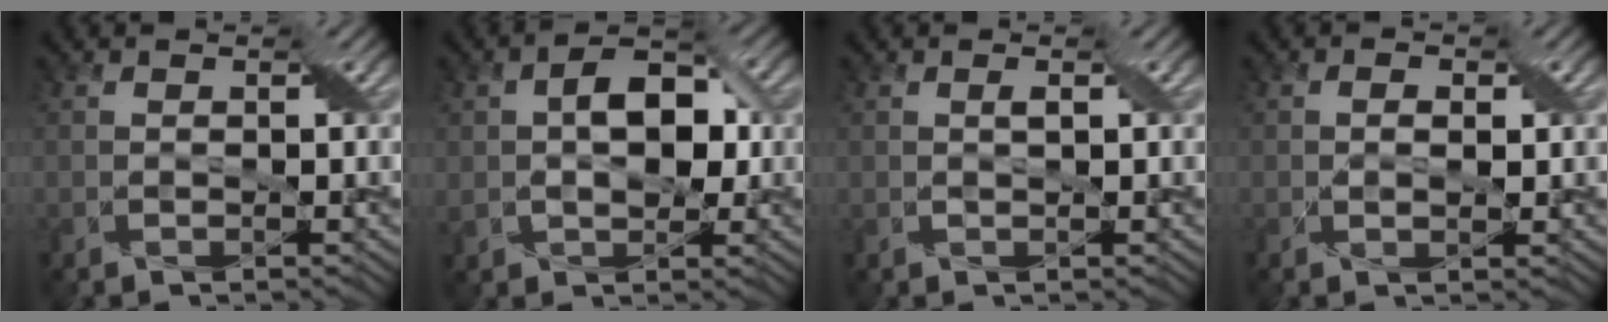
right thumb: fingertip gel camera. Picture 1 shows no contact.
{"total": 7.0, "force": [0.6, 4.4, 5.3], "torque": [-0.089, 0.013, 0.004]}
{"total": 0.6, "force": [0.3, 0.1, 0.6], "torque": [-0.013, 0.004, 0.004]}
{"total": 1.9, "force": [0.3, 1.0, 1.6], "torque": [-0.024, -0.003, 0.006]}